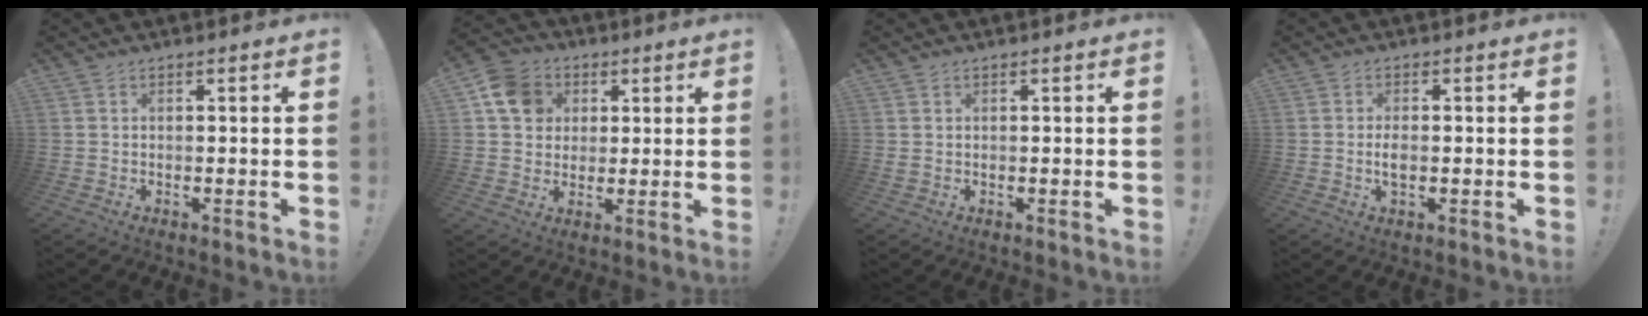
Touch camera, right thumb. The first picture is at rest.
{"total": 11.2, "force": [3.5, 9.8, 4.3], "torque": [-0.060, -0.004, 0.073]}
{"total": 0.6, "force": [0.4, 0.2, 0.4], "torque": [-0.002, -0.001, 0.006]}
{"total": 2.9, "force": [-0.5, 1.5, 2.5], "torque": [-0.051, 0.001, -0.011]}